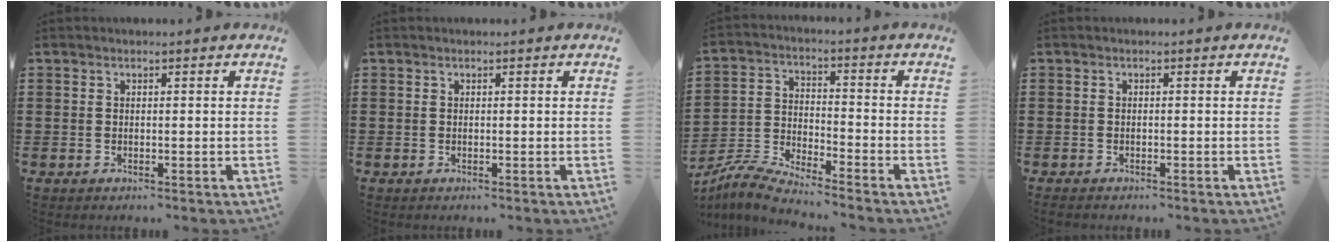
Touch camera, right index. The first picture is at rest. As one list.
[{"total": 0.0}, {"total": 5.9, "force": [-5.8, -0.1, 1.1], "torque": [-0.038, -0.006, -0.117]}, {"total": 0.6, "force": [-0.6, 0.1, 0.1], "torque": [-0.004, -0.003, -0.012]}]